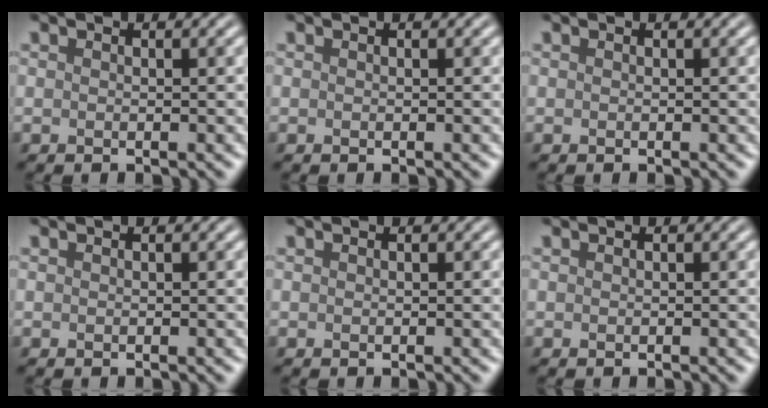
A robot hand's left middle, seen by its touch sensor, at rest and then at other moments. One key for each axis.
{"total": 0.0}
{"total": 0.0}
{"total": 0.0}
{"total": 0.0}
{"total": 0.0}